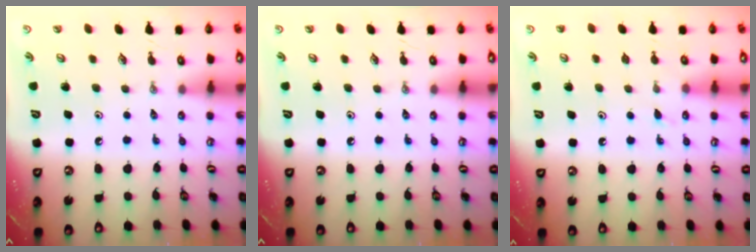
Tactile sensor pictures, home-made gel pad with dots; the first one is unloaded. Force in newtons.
{"total": 0.0}
{"total": 4.3, "press": 4.3, "slide": 0.5}